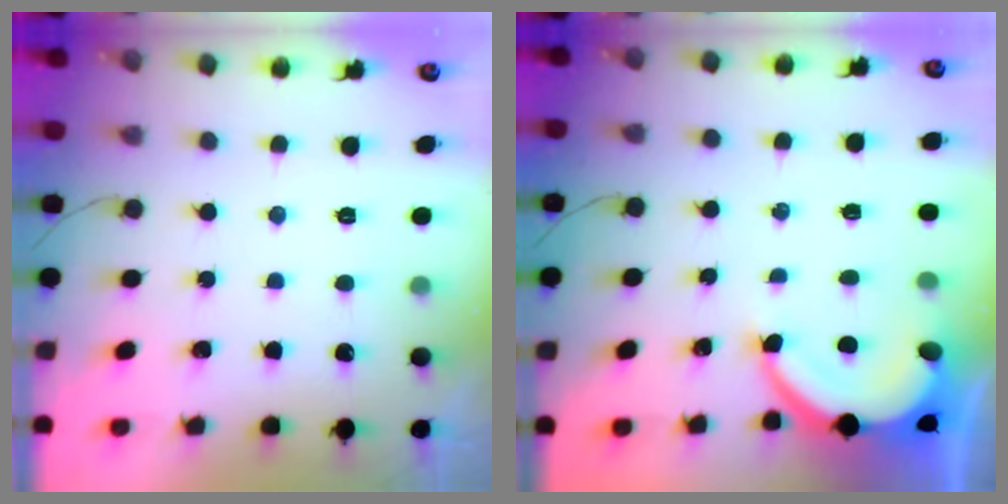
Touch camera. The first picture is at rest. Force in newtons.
{"total": 6.7, "press": 6.7, "slide": 0.2}